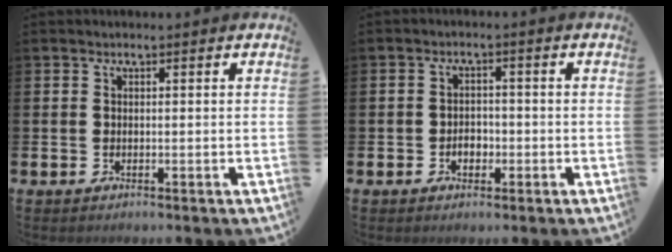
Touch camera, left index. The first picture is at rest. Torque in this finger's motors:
{"motor_torque": [0.38, 0.11, 0.04, 0.02]}